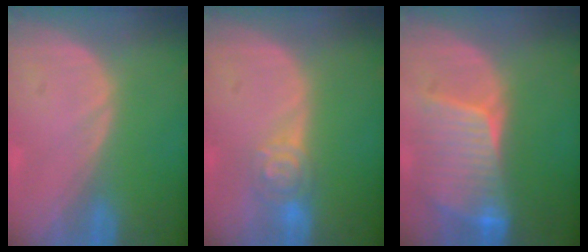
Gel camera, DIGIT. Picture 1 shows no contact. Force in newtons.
{"total": 4.6, "press": 4.0, "slide": 2.3}
{"total": 8.1, "press": 7.8, "slide": 2.3}